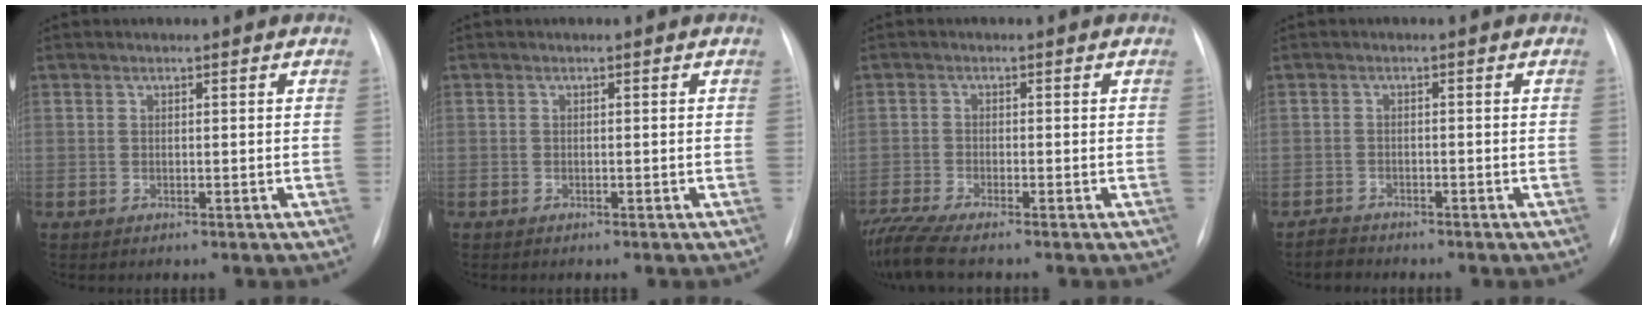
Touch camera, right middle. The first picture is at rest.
{"total": 0.0}
{"total": 6.3, "force": [-5.5, -0.3, 3.1], "torque": [-0.068, -0.018, -0.103]}
{"total": 1.7, "force": [-1.7, 0.4, -0.2], "torque": [0.000, -0.005, -0.031]}